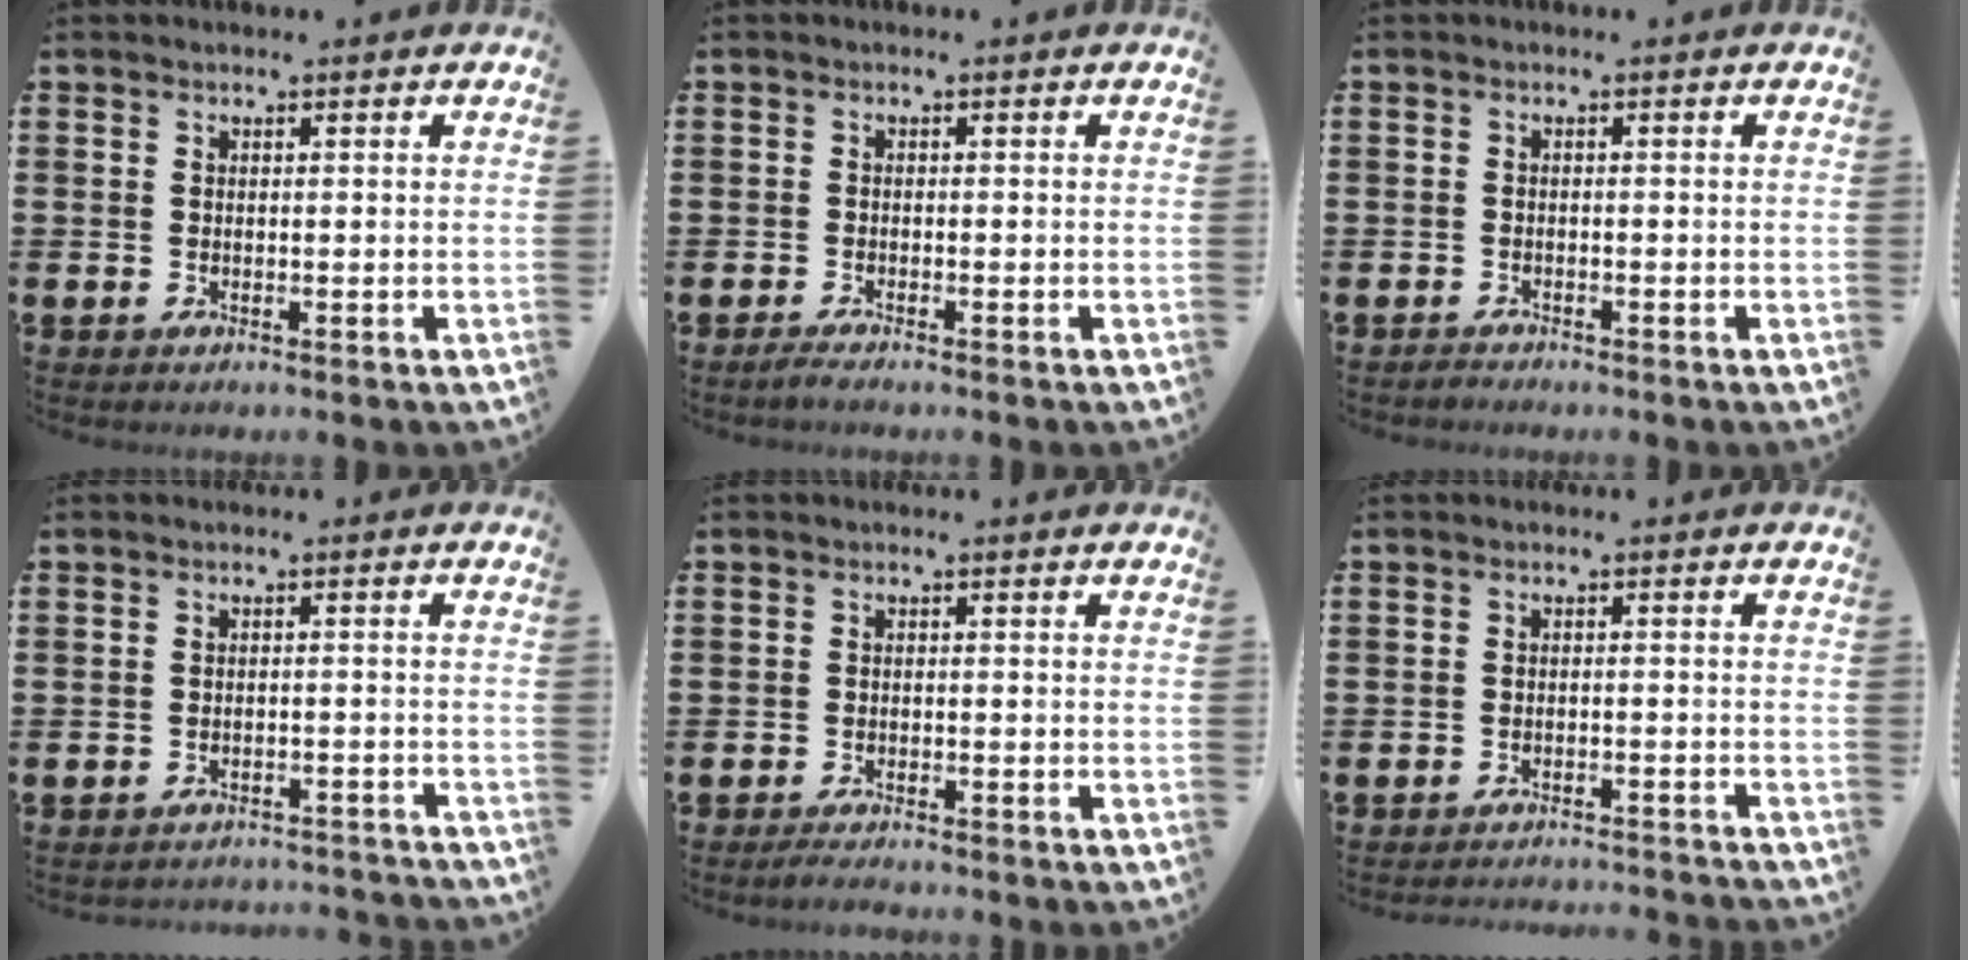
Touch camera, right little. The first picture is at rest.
{"total": 1.0, "force": [-0.7, 0.1, 0.7], "torque": [-0.012, -0.004, -0.013]}
{"total": 0.7, "force": [-0.6, 0.1, 0.0], "torque": [-0.001, -0.001, -0.014]}
{"total": 1.6, "force": [-1.6, -0.1, -0.1], "torque": [-0.003, 0.004, -0.035]}
{"total": 1.2, "force": [-1.2, 0.0, 0.4], "torque": [-0.009, -0.001, -0.023]}
{"total": 1.7, "force": [-1.7, -0.2, -0.1], "torque": [-0.001, 0.005, -0.036]}